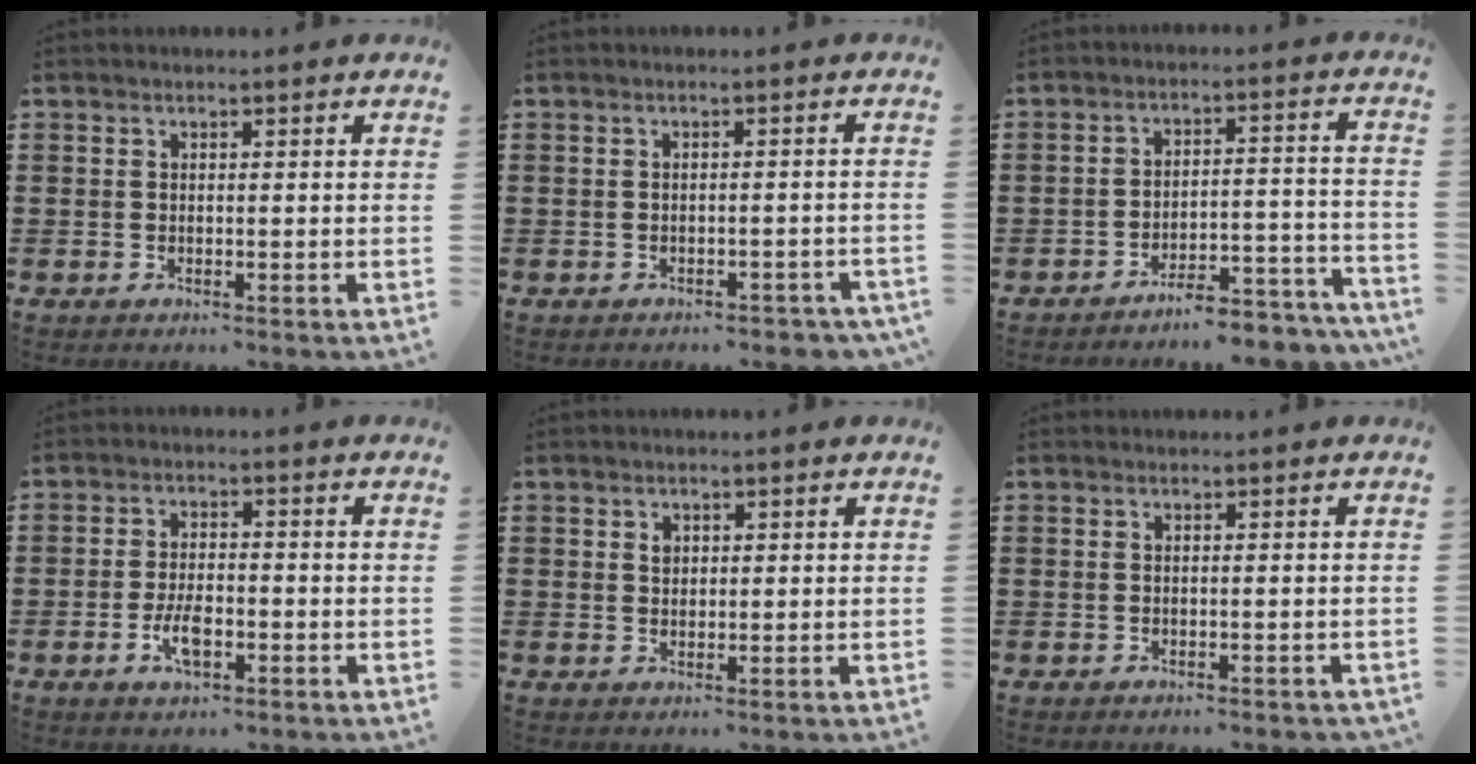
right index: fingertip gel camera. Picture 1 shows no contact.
{"total": 1.5, "force": [-1.4, 0.3, 0.4], "torque": [-0.013, -0.002, -0.029]}
{"total": 5.7, "force": [-5.6, 0.4, 1.4], "torque": [-0.020, 0.009, -0.108]}
{"total": 4.6, "force": [-1.7, 2.0, 3.8], "torque": [-0.078, 0.002, -0.032]}
{"total": 1.1, "force": [0.5, 0.9, 0.5], "torque": [-0.010, 0.004, 0.009]}
{"total": 0.0}